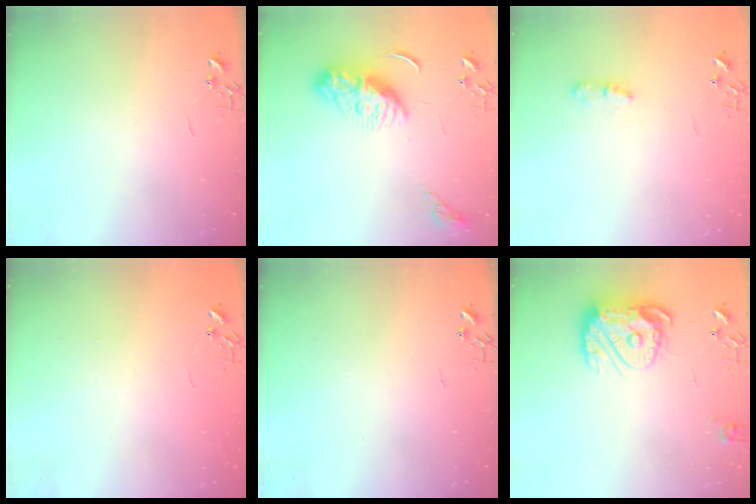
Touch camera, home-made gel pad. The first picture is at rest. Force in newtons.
{"total": 10.9, "press": 10.9, "slide": 0.4}
{"total": 6.1, "press": 6.1, "slide": 0.5}
{"total": 1.1, "press": 1.1, "slide": 0.1}
{"total": 0.0}
{"total": 15.4, "press": 15.3, "slide": 1.3}